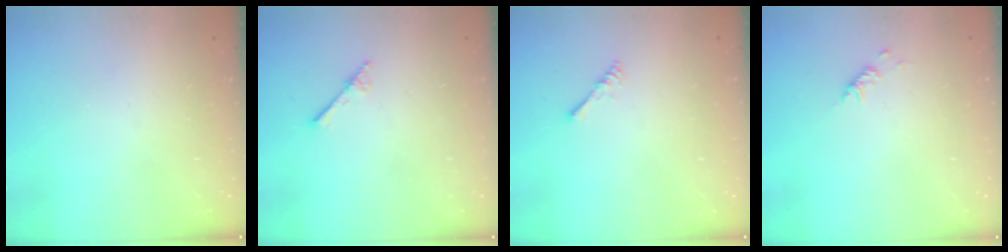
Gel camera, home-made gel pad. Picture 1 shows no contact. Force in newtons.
{"total": 2.3, "press": 2.3, "slide": 0.2}
{"total": 1.7, "press": 1.6, "slide": 0.4}
{"total": 2.9, "press": 2.9, "slide": 0.6}